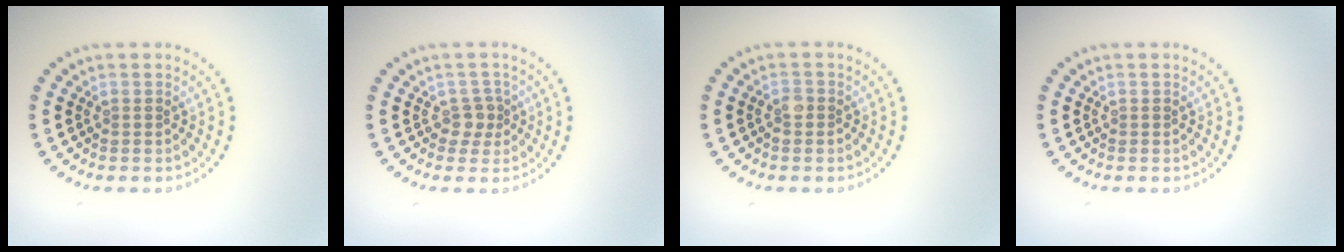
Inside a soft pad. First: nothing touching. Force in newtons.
{"total": 1.6, "press": 1.3, "slide": 1.0}
{"total": 0.9, "press": 0.8, "slide": 0.4}
{"total": 0.0}